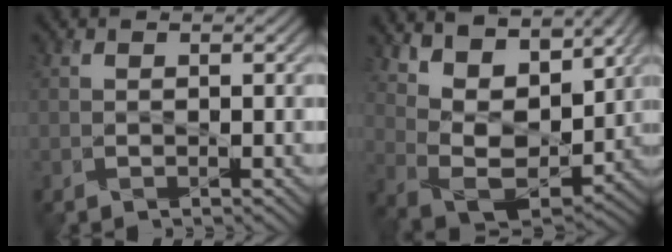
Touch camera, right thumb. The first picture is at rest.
{"total": 10.2, "force": [6.5, 4.2, 6.6], "torque": [-0.159, 0.008, 0.106]}